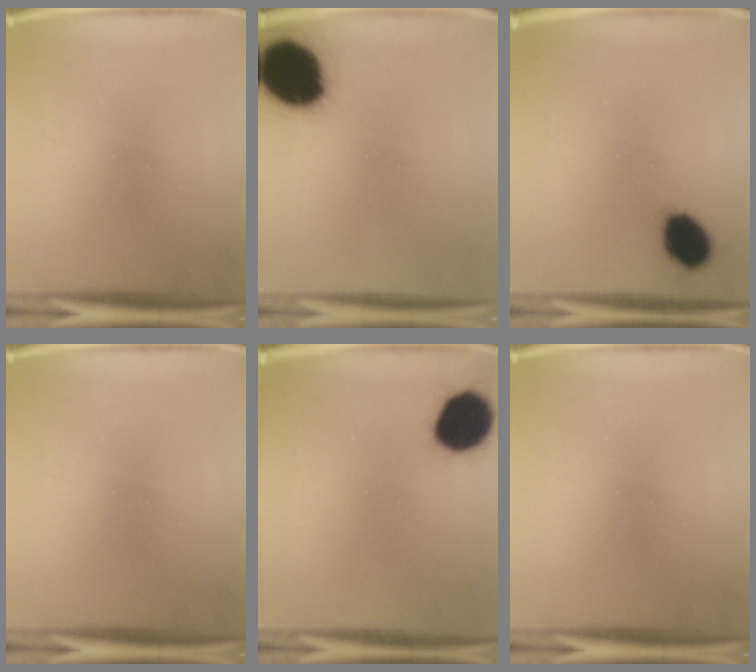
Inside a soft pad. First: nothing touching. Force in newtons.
{"total": 18.9}
{"total": 8.7}
{"total": 0.0}
{"total": 13.6}
{"total": 0.0}